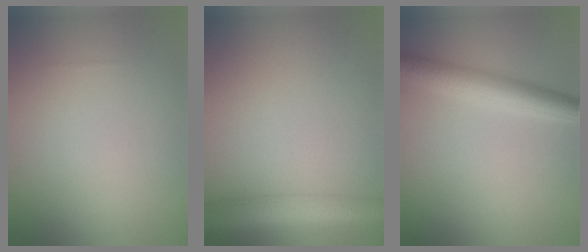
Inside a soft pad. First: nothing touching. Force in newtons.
{"total": 5.1, "press": 5.1, "slide": 0.2}
{"total": 4.6, "press": 4.6, "slide": 0.1}